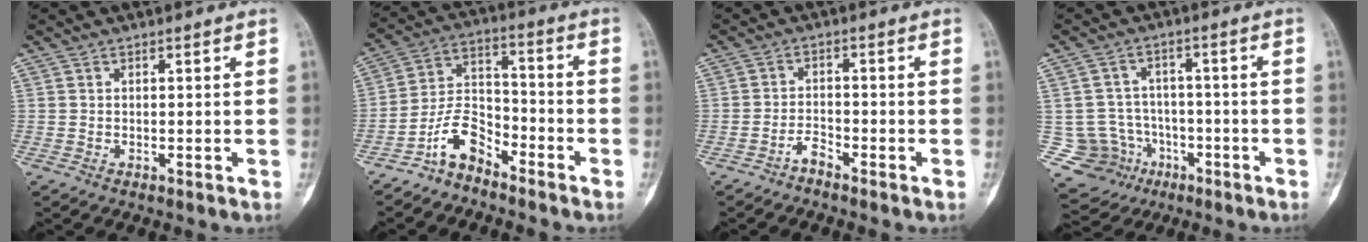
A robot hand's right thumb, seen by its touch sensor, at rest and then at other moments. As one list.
[{"total": 8.4, "force": [-6.2, 4.2, 3.9], "torque": [-0.070, 0.069, -0.127]}, {"total": 2.3, "force": [-2.0, 0.7, 0.9], "torque": [-0.017, 0.015, -0.041]}, {"total": 10.5, "force": [-3.0, 9.8, 2.0], "torque": [-0.029, 0.042, -0.032]}]